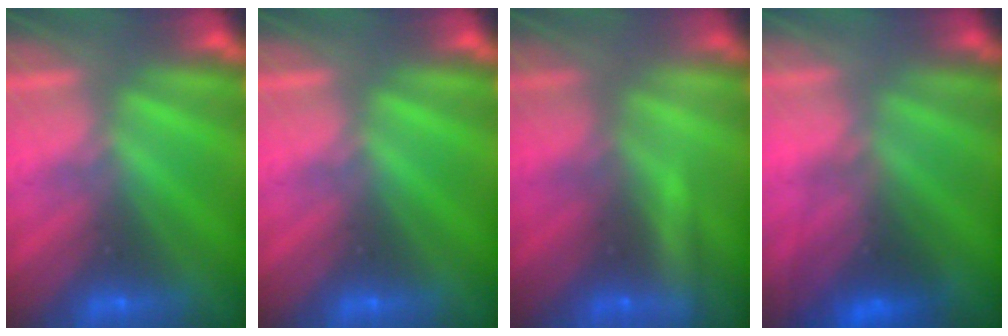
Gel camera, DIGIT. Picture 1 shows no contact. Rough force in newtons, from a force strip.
{"total": 0.0}
{"total": 2.1}
{"total": 2.2}